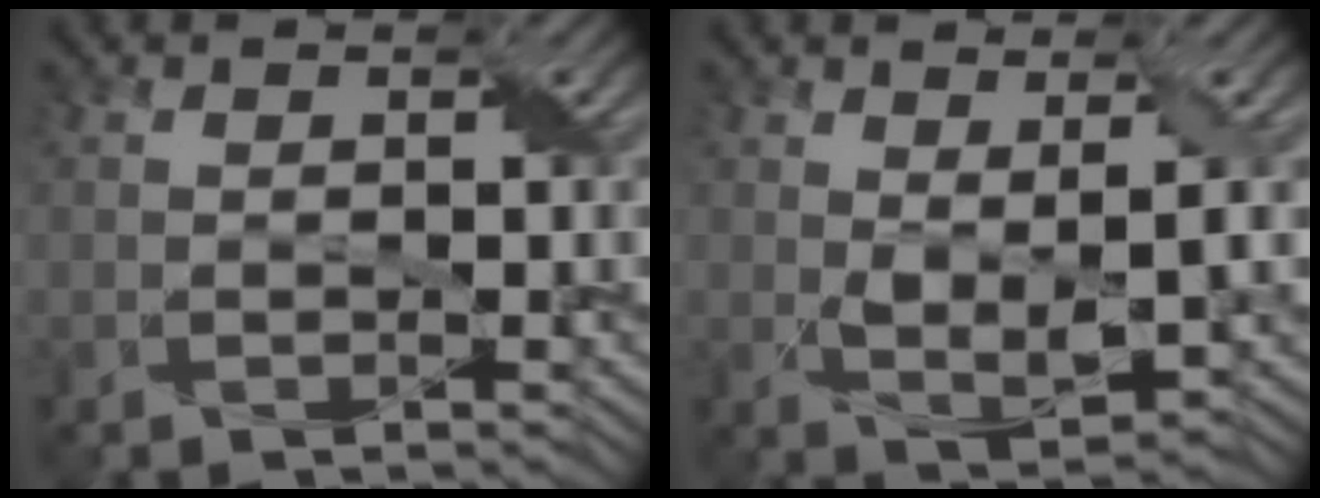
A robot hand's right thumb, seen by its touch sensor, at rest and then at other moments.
{"total": 4.0, "force": [0.9, 1.5, 3.5], "torque": [-0.074, -0.007, 0.021]}